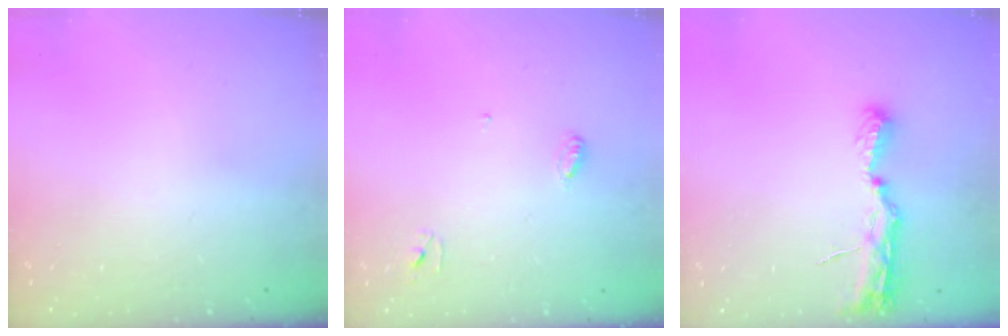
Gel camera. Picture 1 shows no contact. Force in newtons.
{"total": 3.5, "press": 3.4, "slide": 0.4}
{"total": 8.0, "press": 8.0, "slide": 0.7}